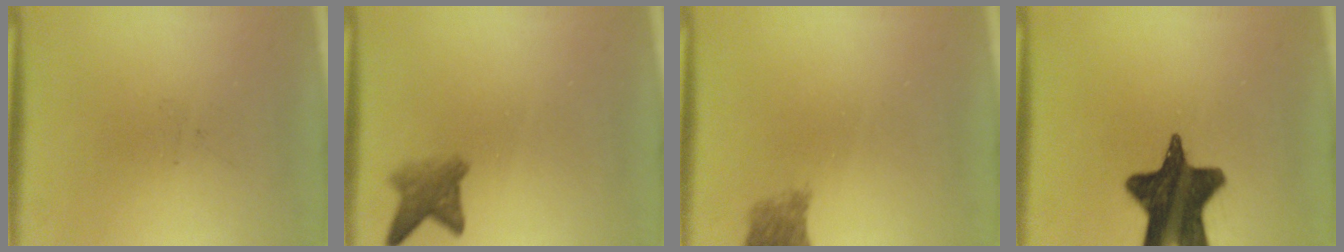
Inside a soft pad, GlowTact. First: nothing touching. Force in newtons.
{"total": 3.4}
{"total": 2.7}
{"total": 16.5}